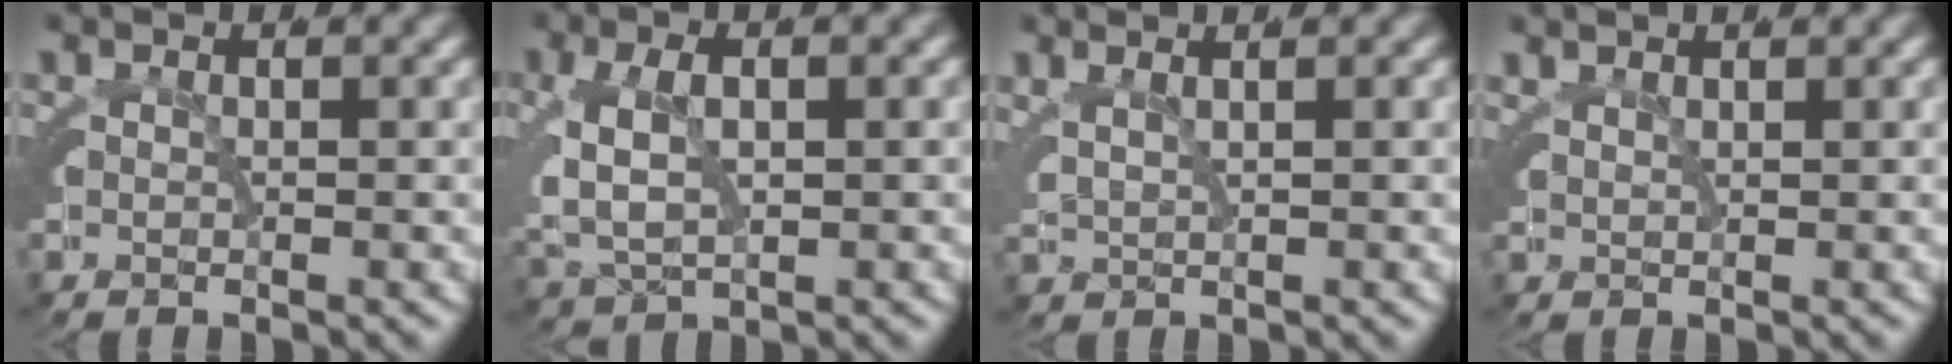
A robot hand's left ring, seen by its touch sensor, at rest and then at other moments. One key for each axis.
{"total": 4.1, "fx": -0.4, "fy": 3.2, "fz": 2.5, "tx": -0.078, "ty": -0.017, "tz": 0.000}
{"total": 2.7, "fx": 1.2, "fy": 2.0, "fz": 1.4, "tx": -0.042, "ty": 0.000, "tz": 0.019}
{"total": 2.1, "fx": 1.4, "fy": 1.4, "fz": 0.7, "tx": -0.023, "ty": 0.001, "tz": 0.022}